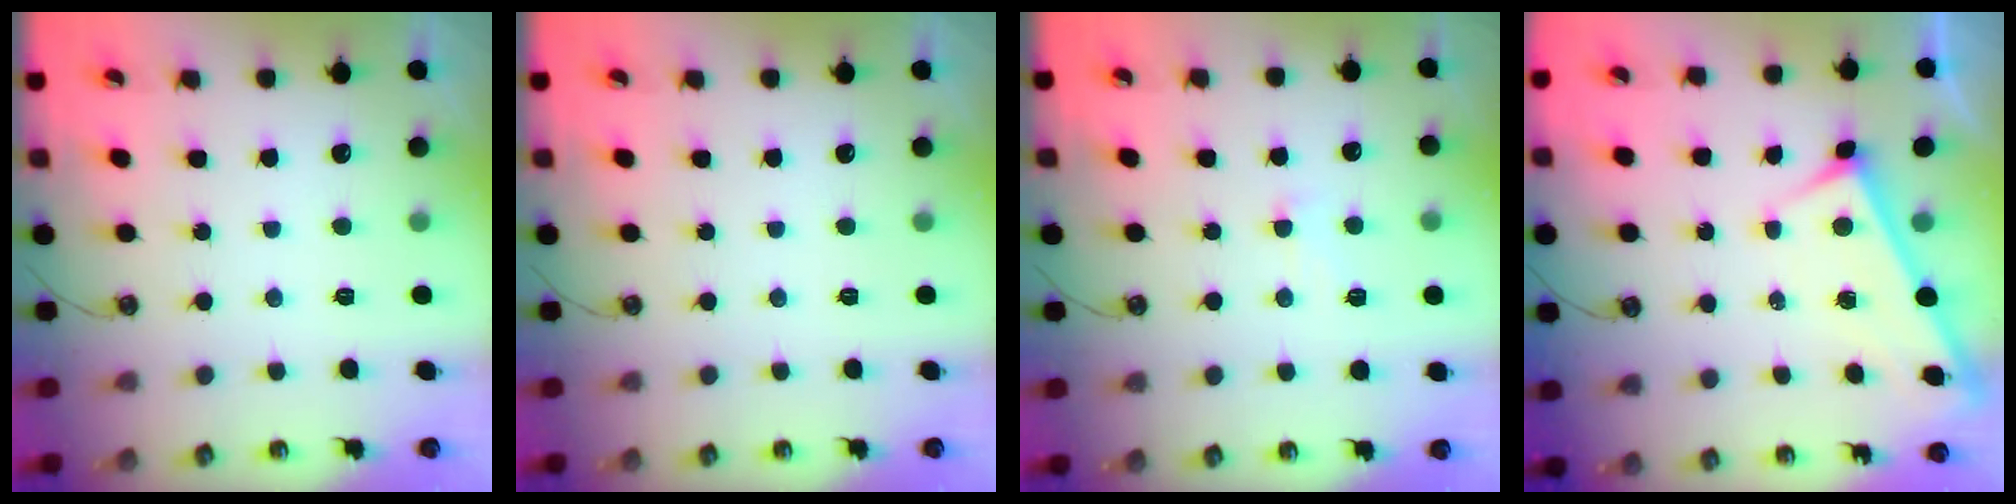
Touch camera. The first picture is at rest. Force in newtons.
{"total": 0.0}
{"total": 0.6, "press": 0.3, "slide": 0.5}
{"total": 3.0, "press": 3.0, "slide": 0.1}